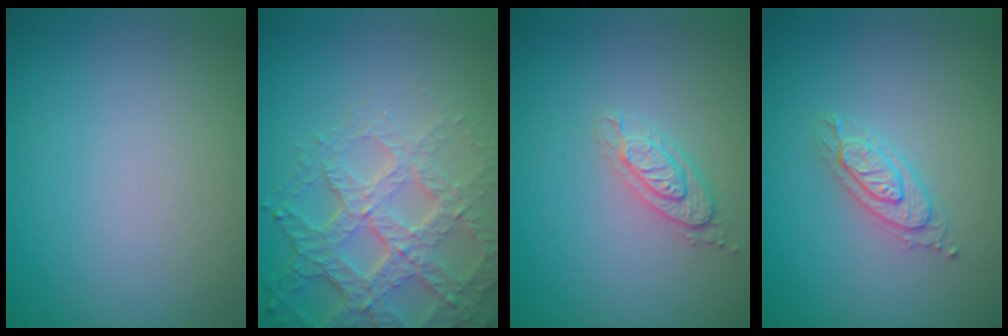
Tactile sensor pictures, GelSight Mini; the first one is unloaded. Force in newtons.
{"total": 7.0, "press": 5.0, "slide": 4.9}
{"total": 2.1, "press": 1.9, "slide": 0.8}
{"total": 2.1, "press": 2.1, "slide": 0.2}